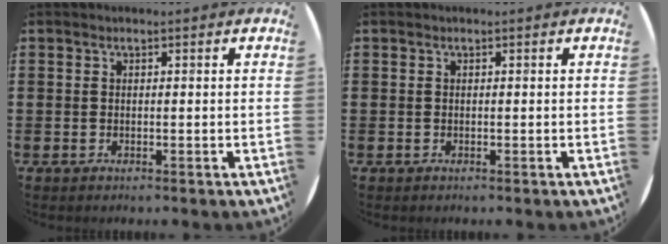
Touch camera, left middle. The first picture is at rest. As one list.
[{"total": 0.0}]